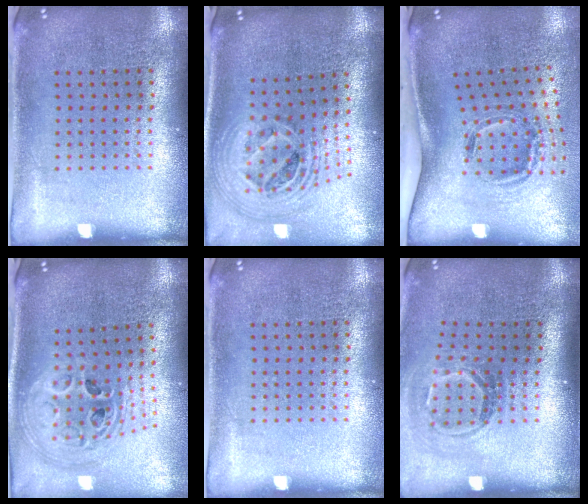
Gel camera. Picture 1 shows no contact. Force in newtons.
{"total": 2.5, "press": 1.8, "slide": 1.7}
{"total": 1.9, "press": 1.2, "slide": 1.5}
{"total": 2.5, "press": 1.8, "slide": 1.7}
{"total": 0.0}
{"total": 1.7, "press": 1.2, "slide": 1.3}